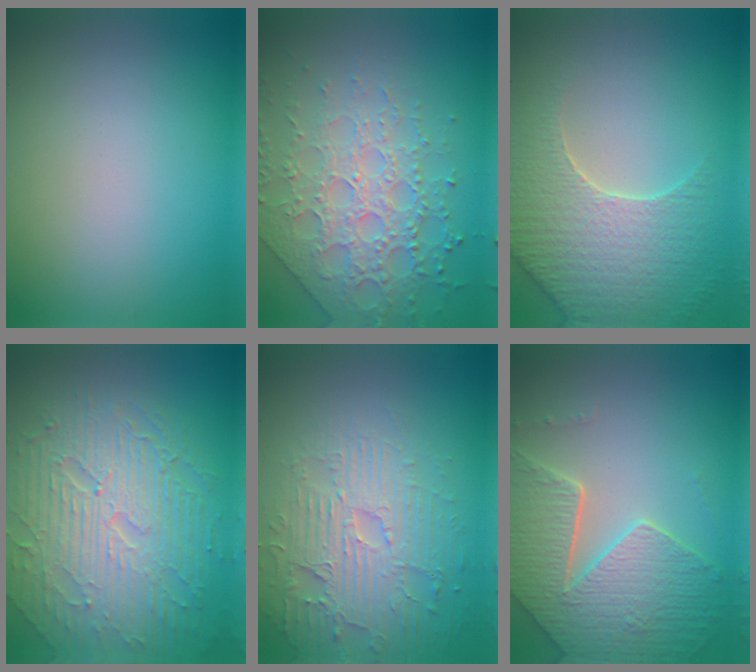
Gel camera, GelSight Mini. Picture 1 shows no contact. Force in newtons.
{"total": 5.7, "press": 5.0, "slide": 2.8}
{"total": 5.1, "press": 4.9, "slide": 1.6}
{"total": 9.6, "press": 6.3, "slide": 7.3}
{"total": 4.6, "press": 4.2, "slide": 1.9}
{"total": 7.2, "press": 5.5, "slide": 4.7}